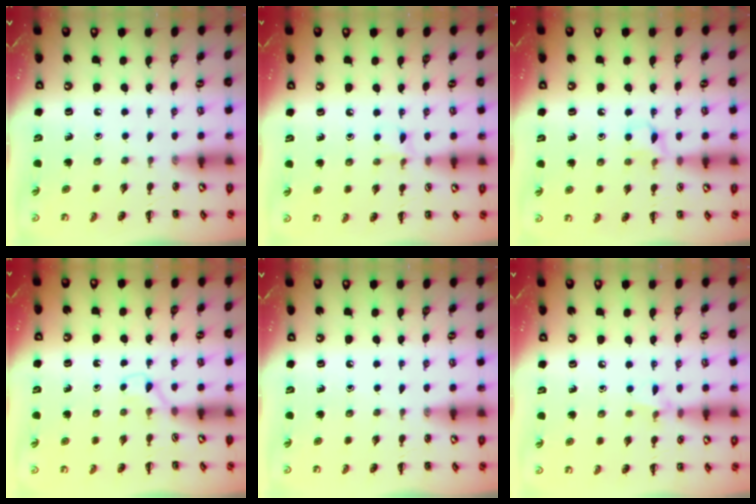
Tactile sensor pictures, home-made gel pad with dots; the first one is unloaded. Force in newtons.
{"total": 4.5, "press": 4.2, "slide": 1.5}
{"total": 6.0, "press": 5.7, "slide": 1.9}
{"total": 2.9, "press": 2.7, "slide": 1.0}
{"total": 0.0}
{"total": 5.9, "press": 5.6, "slide": 1.9}